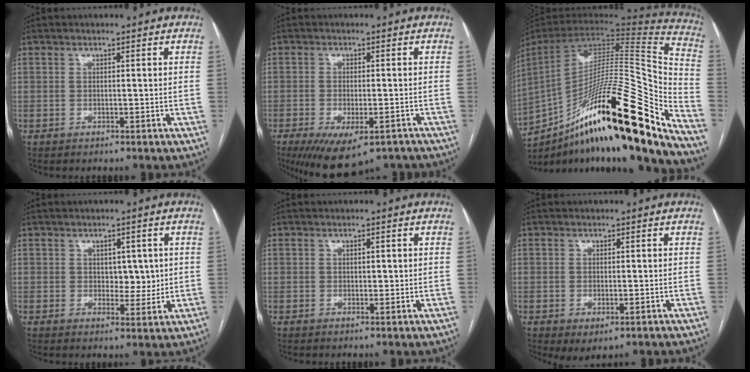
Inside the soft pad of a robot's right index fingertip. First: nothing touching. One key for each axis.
{"total": 11.3, "fx": -7.8, "fy": 4.1, "fz": 7.1, "tx": -0.112, "ty": -0.013, "tz": -0.112}
{"total": 35.8, "fx": -22.5, "fy": 3.4, "fz": 27.7, "tx": -0.396, "ty": -0.028, "tz": -0.358}
{"total": 4.0, "fx": 0.7, "fy": 2.4, "fz": 3.1, "tx": -0.037, "ty": -0.001, "tz": 0.016}
{"total": 0.8, "fx": 0.3, "fy": 0.5, "fz": 0.6, "tx": -0.007, "ty": -0.001, "tz": 0.005}
{"total": 2.9, "fx": -1.3, "fy": 1.3, "fz": 2.2, "tx": -0.029, "ty": -0.006, "tz": -0.009}